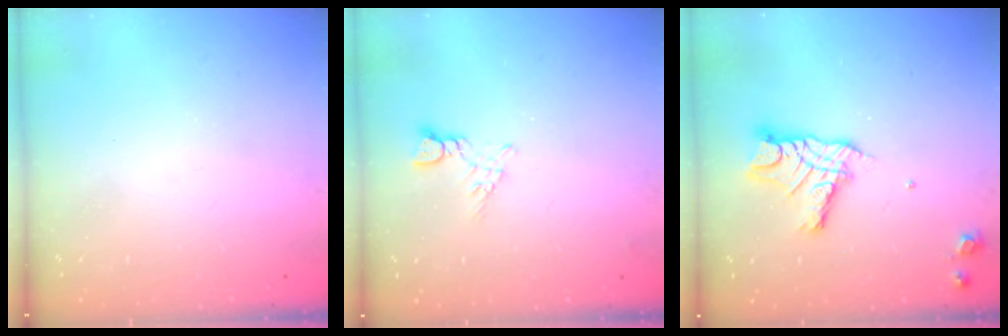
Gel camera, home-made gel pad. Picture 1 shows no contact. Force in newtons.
{"total": 4.0, "press": 4.0, "slide": 0.5}
{"total": 12.0, "press": 11.9, "slide": 1.0}